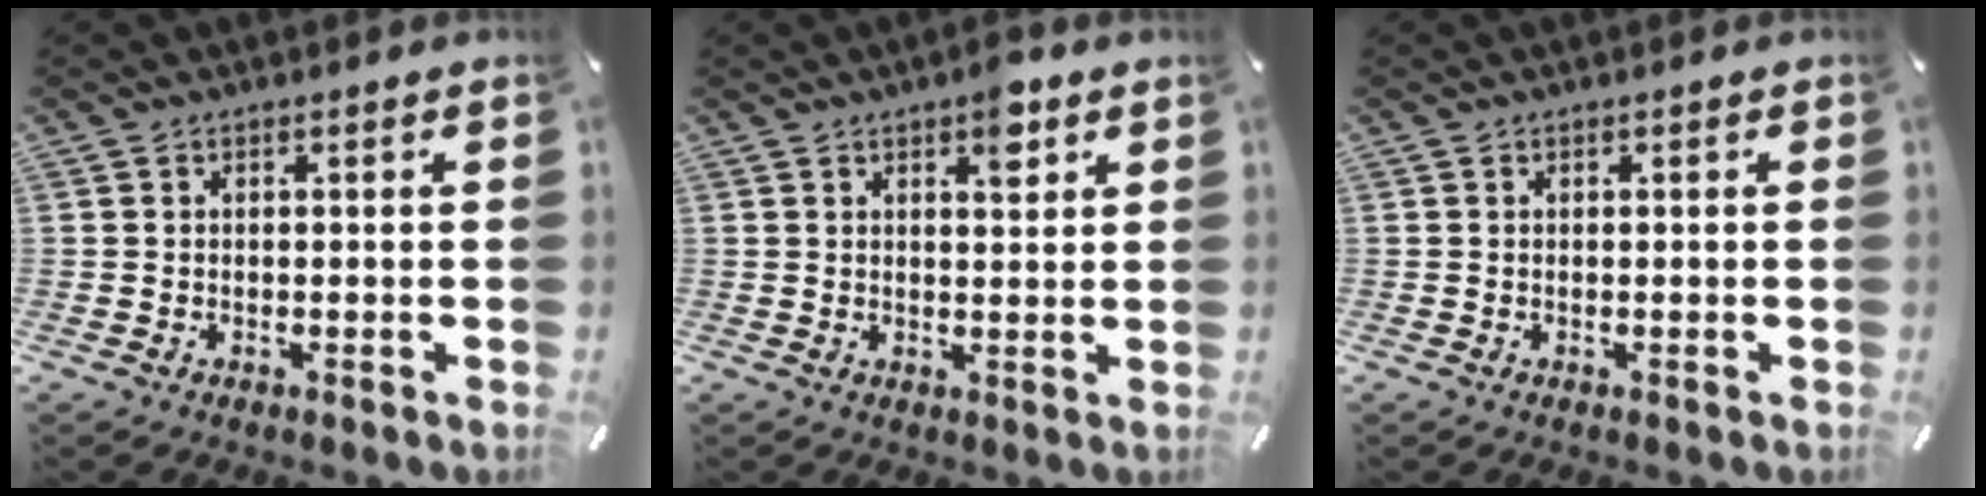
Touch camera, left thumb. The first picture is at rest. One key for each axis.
{"total": 5.3, "fx": 3.1, "fy": 2.3, "fz": 3.6, "tx": -0.039, "ty": -0.012, "tz": 0.046}
{"total": 0.0}